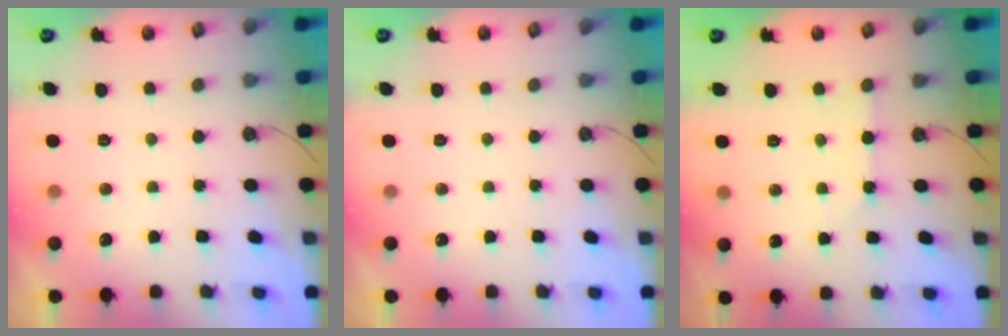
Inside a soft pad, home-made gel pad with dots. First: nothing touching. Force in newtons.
{"total": 0.0}
{"total": 2.0, "press": 1.9, "slide": 0.3}